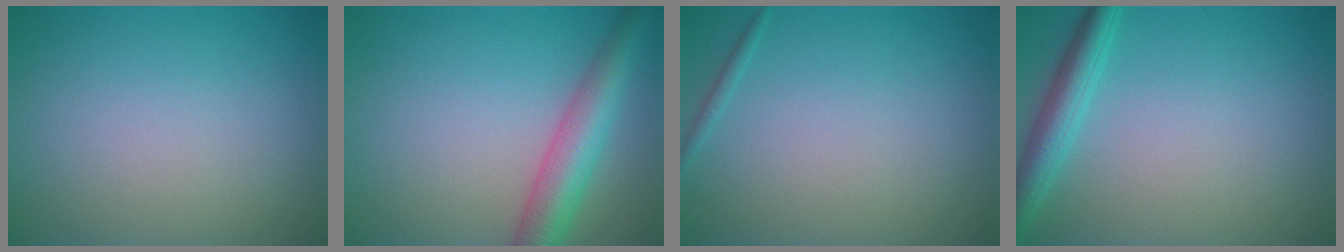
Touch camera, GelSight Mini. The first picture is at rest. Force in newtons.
{"total": 5.3, "press": 5.3, "slide": 0.2}
{"total": 0.6, "press": 0.6, "slide": 0.1}
{"total": 3.2, "press": 3.2, "slide": 0.2}